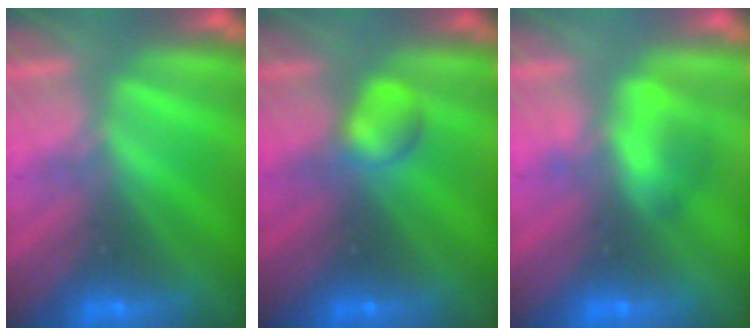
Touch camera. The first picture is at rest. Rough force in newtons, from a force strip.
{"total": 2.2}
{"total": 2.1}